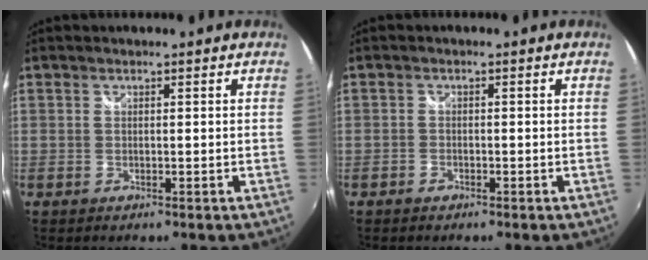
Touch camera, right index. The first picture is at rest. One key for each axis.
{"total": 1.3, "fx": -1.0, "fy": 0.8, "fz": 0.2, "tx": -0.006, "ty": 0.000, "tz": -0.019}